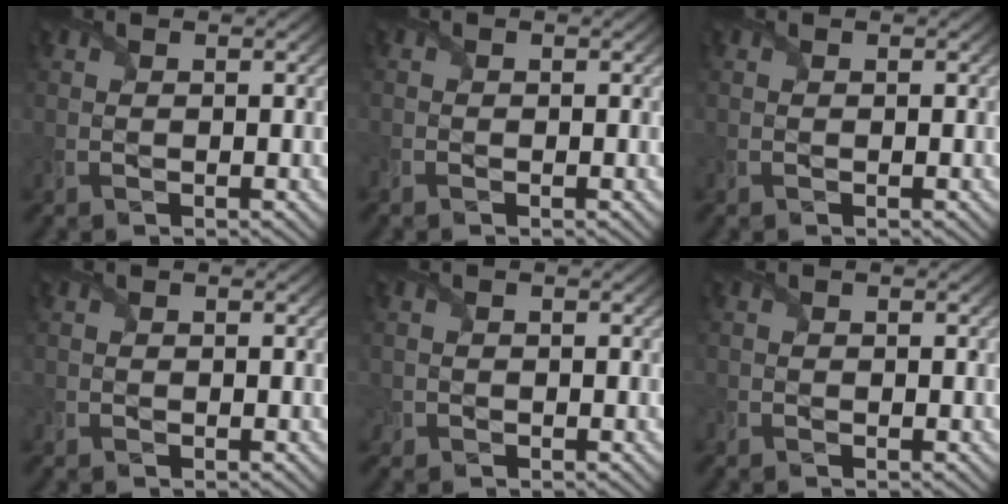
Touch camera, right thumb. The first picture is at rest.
{"total": 1.1, "force": [-0.8, 0.6, 0.5], "torque": [-0.015, -0.005, -0.016]}
{"total": 0.0}
{"total": 0.7, "force": [-0.6, 0.4, 0.0], "torque": [-0.004, -0.003, -0.012]}
{"total": 1.1, "force": [-0.7, 0.8, -0.1], "torque": [-0.001, -0.003, -0.016]}
{"total": 1.0, "force": [-0.8, 0.6, 0.3], "torque": [-0.010, -0.004, -0.017]}